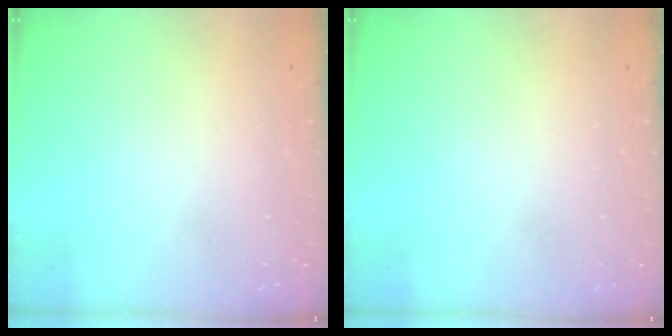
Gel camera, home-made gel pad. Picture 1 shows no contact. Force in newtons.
{"total": 0.0}